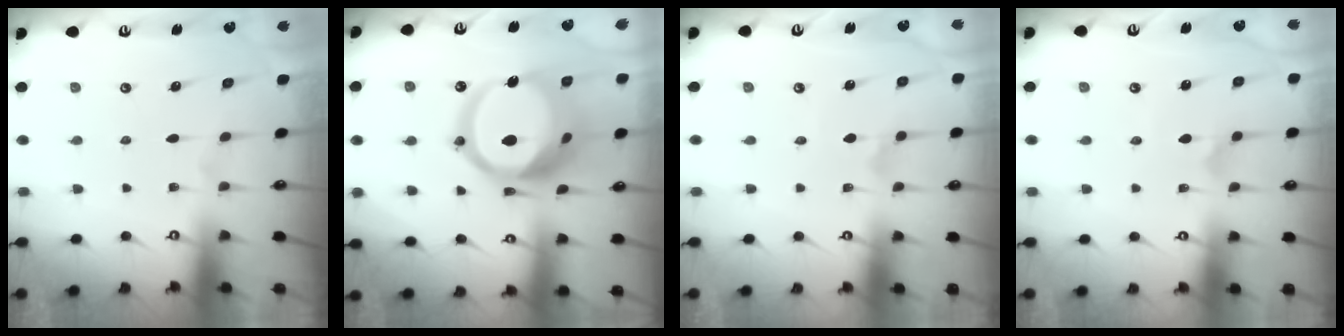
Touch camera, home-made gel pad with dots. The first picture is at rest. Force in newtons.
{"total": 20.3, "press": 20.2, "slide": 2.5}
{"total": 0.8, "press": 0.8, "slide": 0.1}
{"total": 2.6, "press": 2.6, "slide": 0.3}